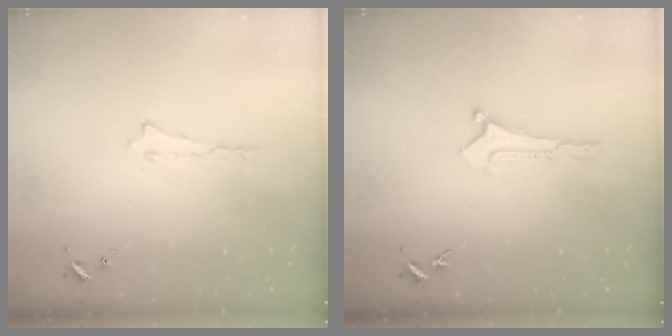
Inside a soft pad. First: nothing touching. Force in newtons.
{"total": 0.0}